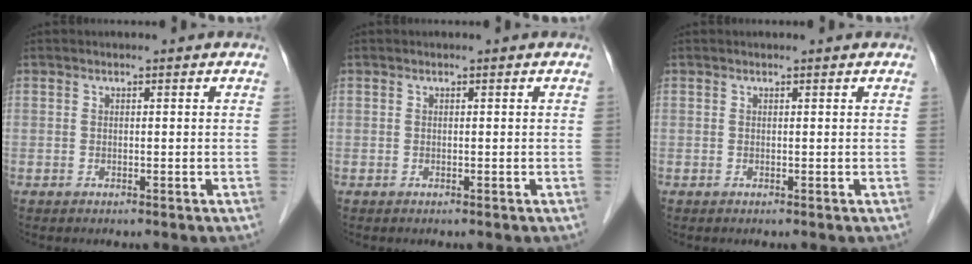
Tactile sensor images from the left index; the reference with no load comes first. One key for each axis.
{"total": 0.0}
{"total": 0.6, "fx": 0.5, "fy": 0.1, "fz": 0.1, "tx": -0.004, "ty": 0.006, "tz": 0.004}